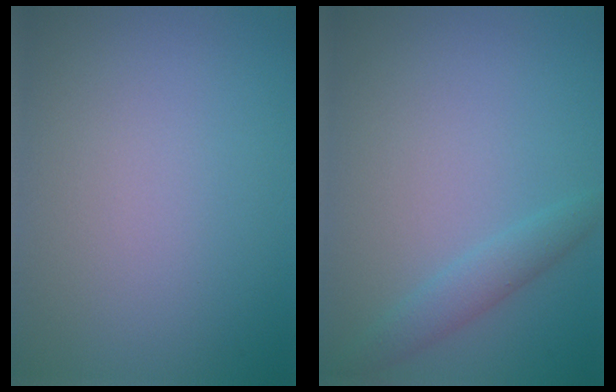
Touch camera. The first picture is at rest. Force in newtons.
{"total": 2.0, "press": 2.0, "slide": 0.1}